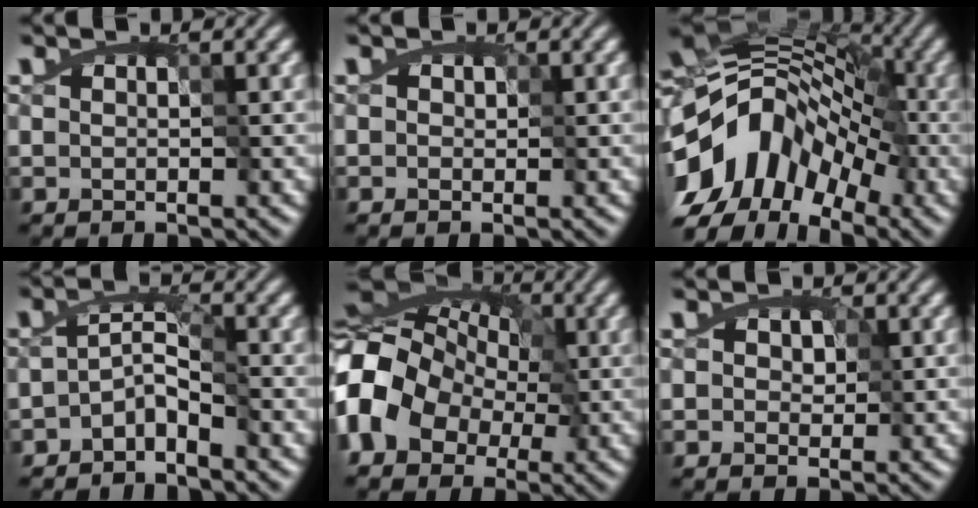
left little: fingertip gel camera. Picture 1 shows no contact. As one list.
[{"total": 0.9, "force": [0.1, 0.8, 0.3], "torque": [-0.015, 0.004, 0.007]}, {"total": 14.4, "force": [-7.5, 9.4, 7.8], "torque": [-0.136, 0.008, -0.138]}, {"total": 3.0, "force": [-2.9, 0.1, 0.3], "torque": [-0.011, 0.002, -0.052]}, {"total": 12.1, "force": [-2.5, 9.6, 7.0], "torque": [-0.132, 0.002, -0.069]}, {"total": 1.8, "force": [0.1, 1.6, 0.7], "torque": [-0.027, 0.002, 0.009]}]